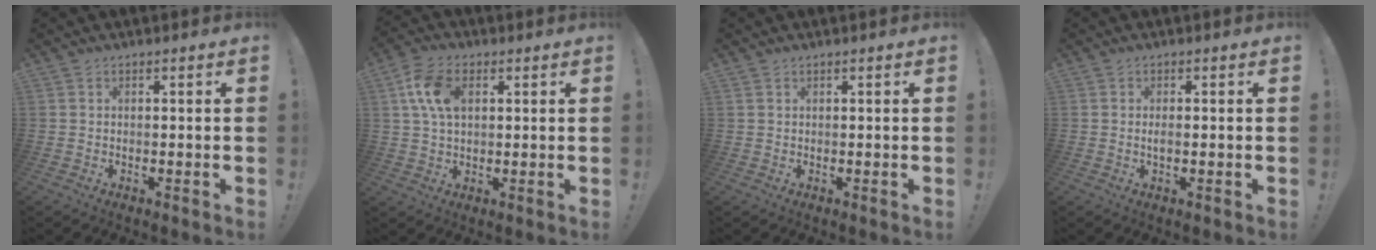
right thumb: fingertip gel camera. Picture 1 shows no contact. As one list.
[{"total": 10.6, "force": [2.8, 6.7, 7.7], "torque": [-0.144, 0.008, 0.054]}, {"total": 0.6, "force": [0.4, 0.3, 0.2], "torque": [-0.001, -0.002, 0.008]}, {"total": 1.5, "force": [-0.4, 0.1, 1.5], "torque": [-0.026, -0.002, -0.009]}]